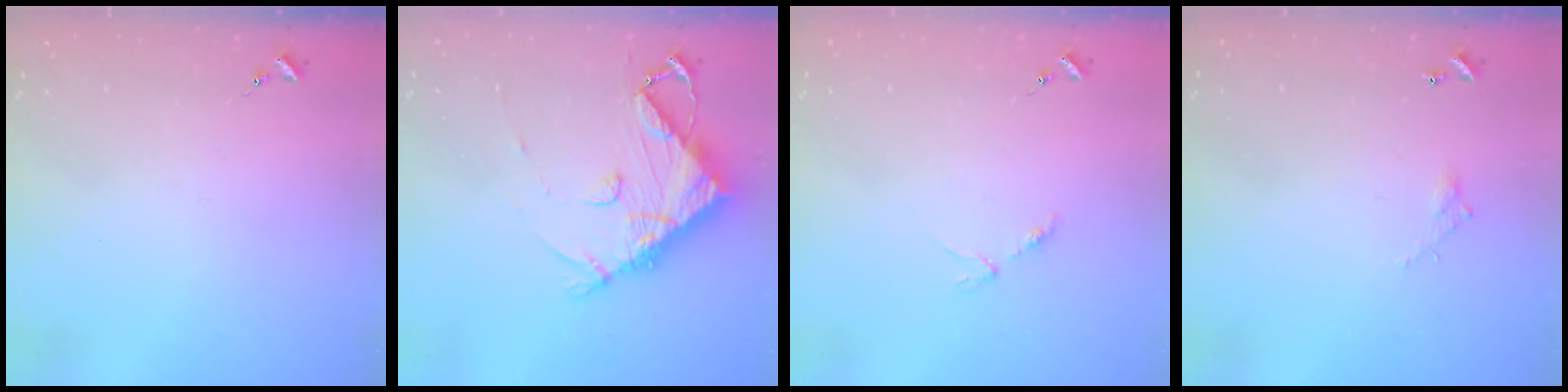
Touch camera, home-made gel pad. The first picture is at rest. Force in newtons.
{"total": 11.0, "press": 10.9, "slide": 1.4}
{"total": 2.8, "press": 2.8, "slide": 0.5}
{"total": 3.8, "press": 3.8, "slide": 0.2}